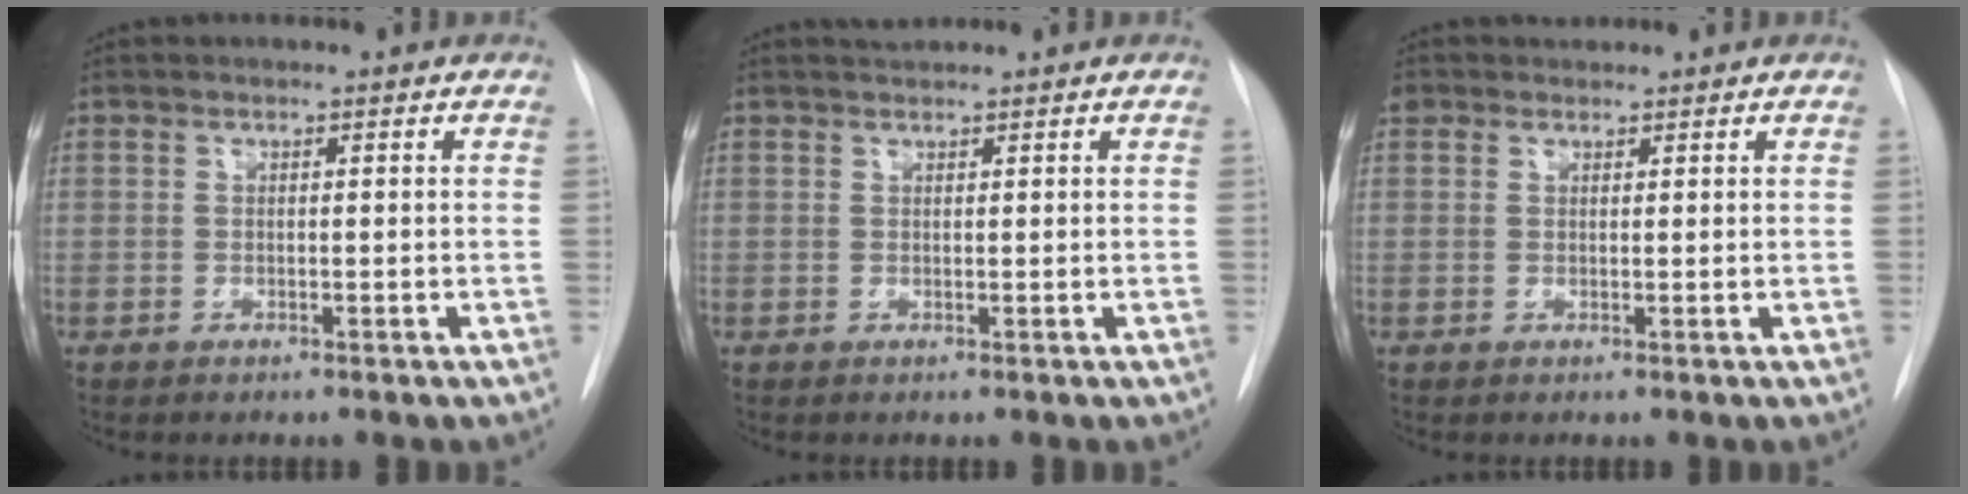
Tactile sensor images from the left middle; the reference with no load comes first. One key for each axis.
{"total": 1.1, "fx": 1.1, "fy": 0.0, "fz": 0.1, "tx": -0.010, "ty": 0.006, "tz": 0.023}
{"total": 2.0, "fx": 1.5, "fy": 1.3, "fz": 0.0, "tx": -0.001, "ty": 0.019, "tz": 0.026}